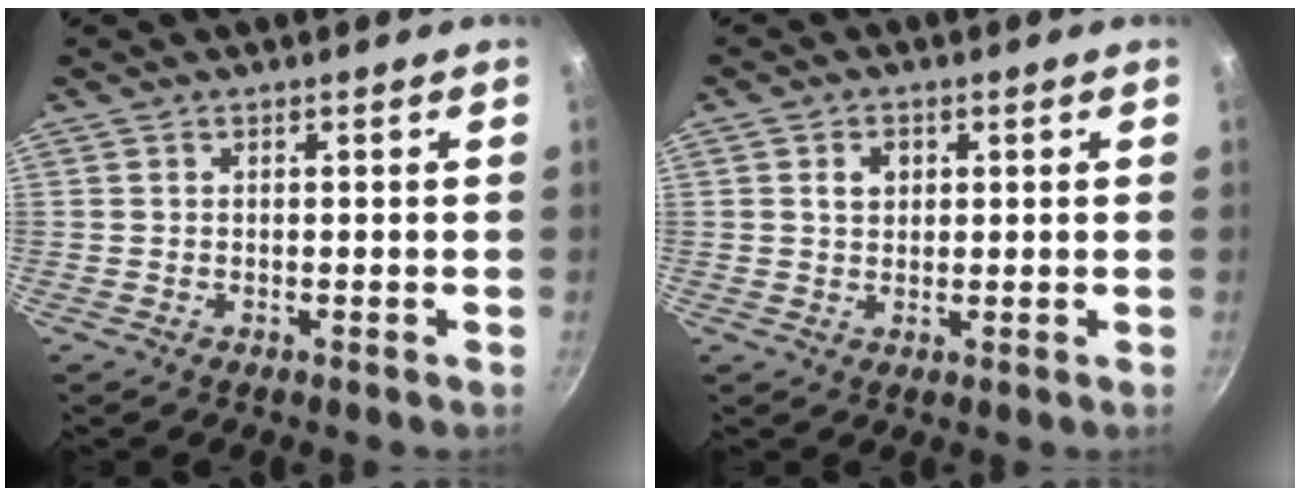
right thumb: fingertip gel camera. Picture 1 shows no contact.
{"total": 3.1, "force": [0.9, 2.5, 1.7], "torque": [-0.015, 0.001, 0.013]}